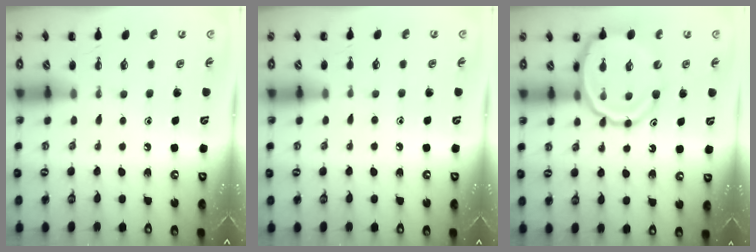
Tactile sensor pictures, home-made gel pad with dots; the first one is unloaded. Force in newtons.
{"total": 5.2, "press": 4.9, "slide": 1.7}
{"total": 13.4, "press": 13.0, "slide": 3.0}